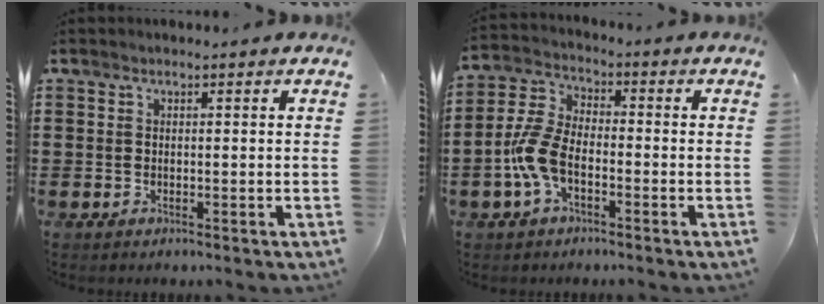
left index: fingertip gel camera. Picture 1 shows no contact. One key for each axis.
{"total": 7.1, "fx": -2.7, "fy": 3.7, "fz": 5.5, "tx": -0.148, "ty": -0.001, "tz": -0.060}